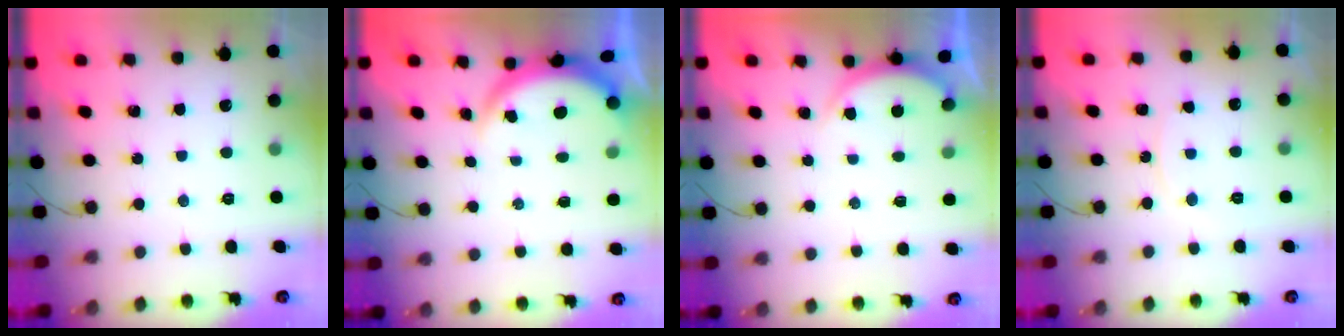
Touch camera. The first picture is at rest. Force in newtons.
{"total": 3.7, "press": 3.6, "slide": 0.6}
{"total": 2.1, "press": 2.0, "slide": 0.5}
{"total": 5.1, "press": 5.1, "slide": 0.2}